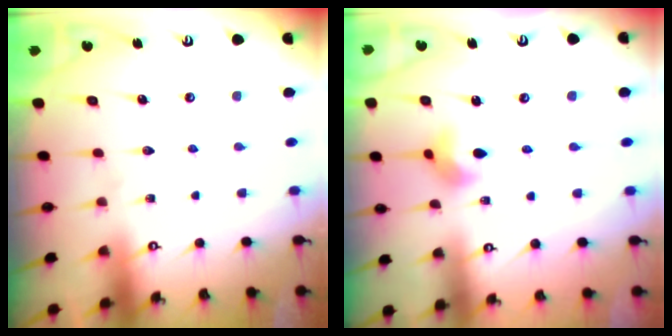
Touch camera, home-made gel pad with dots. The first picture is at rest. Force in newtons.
{"total": 6.5, "press": 6.5, "slide": 0.5}